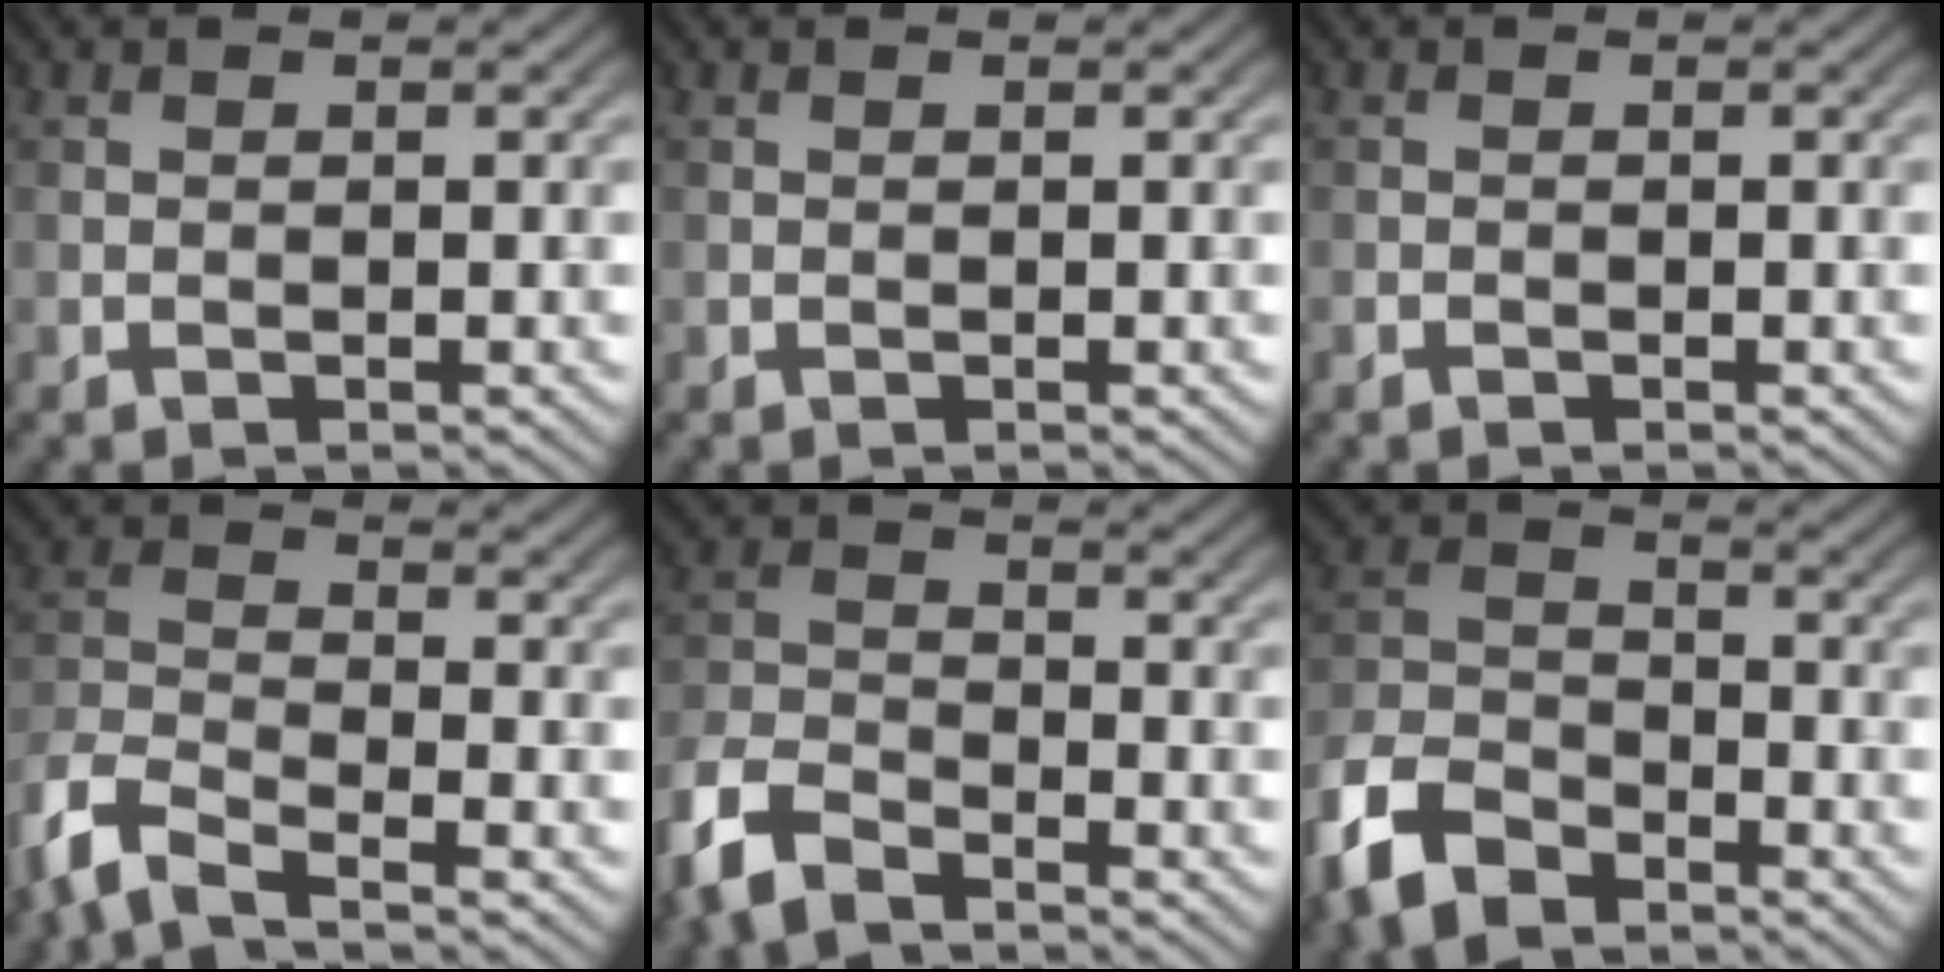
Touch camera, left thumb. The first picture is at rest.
{"total": 0.0}
{"total": 0.6, "force": [-0.5, 0.2, 0.2], "torque": [-0.002, -0.002, -0.009]}
{"total": 7.1, "force": [-5.6, 1.9, 4.0], "torque": [-0.094, -0.011, -0.125]}
{"total": 7.3, "force": [-5.6, 2.6, 3.7], "torque": [-0.084, -0.009, -0.132]}
{"total": 9.0, "force": [-6.3, 4.3, 4.7], "torque": [-0.110, -0.012, -0.143]}